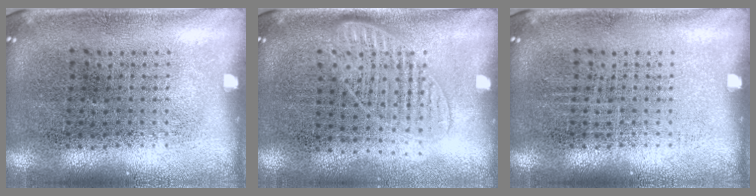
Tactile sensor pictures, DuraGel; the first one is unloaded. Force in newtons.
{"total": 1.2, "press": 1.1, "slide": 0.6}
{"total": 0.0}